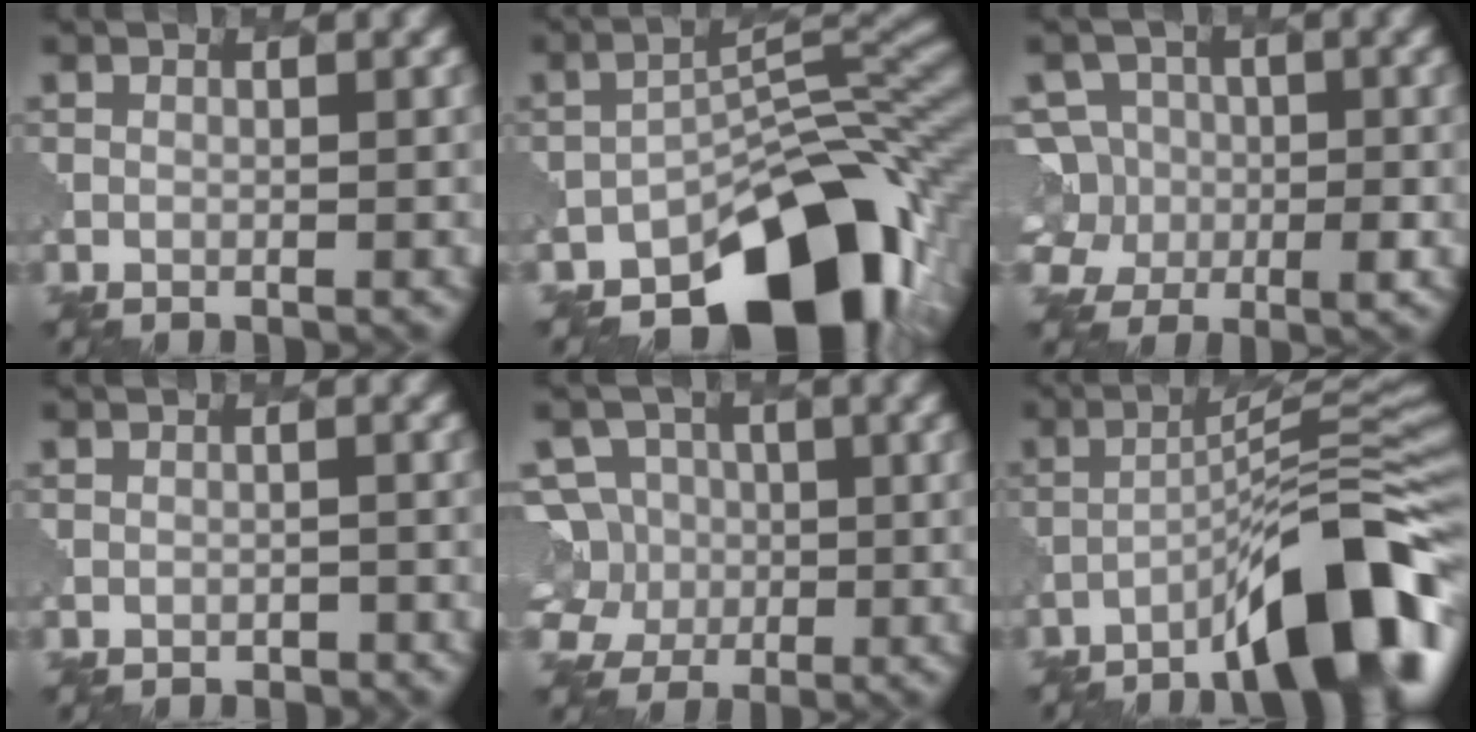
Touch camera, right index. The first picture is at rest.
{"total": 12.8, "force": [-8.3, 6.2, 7.5], "torque": [-0.080, -0.002, -0.141]}
{"total": 6.4, "force": [-0.7, 5.9, 2.3], "torque": [-0.033, 0.028, -0.044]}
{"total": 1.2, "force": [-1.1, 0.5, -0.1], "torque": [0.005, 0.002, -0.012]}
{"total": 6.6, "force": [0.1, 6.1, 2.4], "torque": [-0.049, 0.033, -0.029]}
{"total": 11.2, "force": [-6.8, 1.9, 8.7], "torque": [-0.122, 0.025, -0.111]}